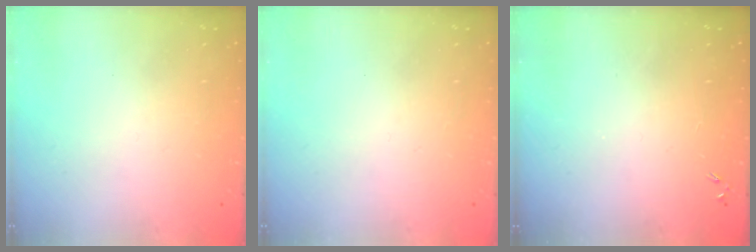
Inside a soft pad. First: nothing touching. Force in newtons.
{"total": 0.0}
{"total": 0.0}